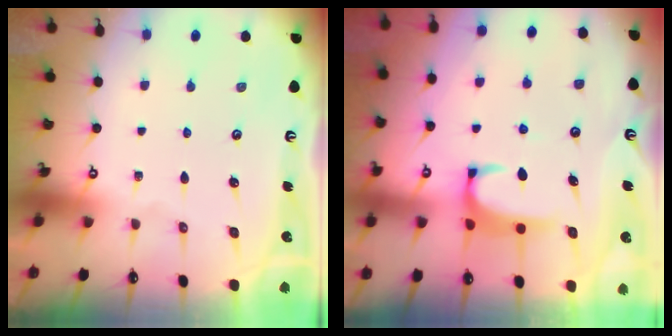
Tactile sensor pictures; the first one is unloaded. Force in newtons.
{"total": 2.1, "press": 2.0, "slide": 0.3}